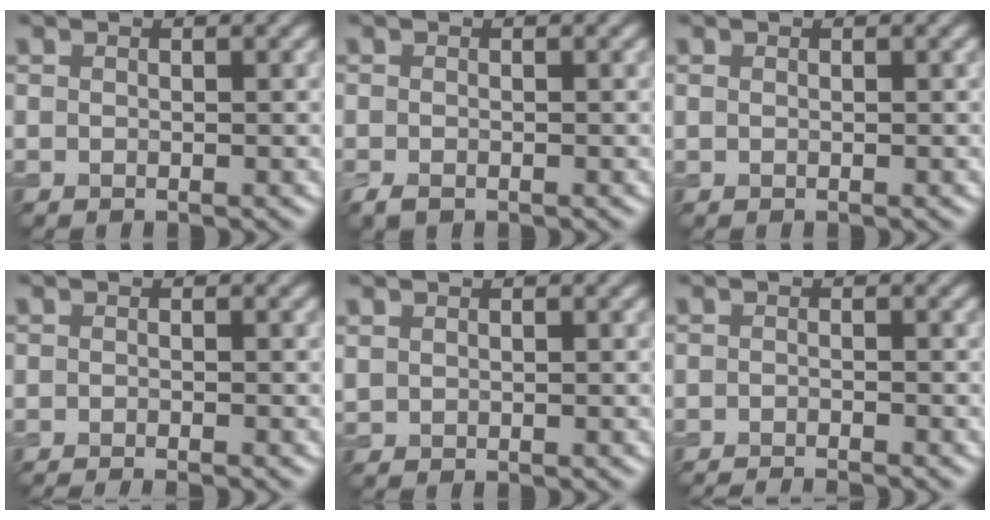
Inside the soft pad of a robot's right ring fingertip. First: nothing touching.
{"total": 1.1, "force": [-0.7, 0.6, 0.6], "torque": [-0.014, -0.005, -0.013]}
{"total": 0.0}
{"total": 1.7, "force": [-1.4, 0.3, 1.0], "torque": [-0.008, -0.004, -0.023]}
{"total": 0.5, "force": [0.4, 0.3, 0.2], "torque": [-0.005, 0.000, 0.013]}
{"total": 2.5, "force": [-2.3, 0.3, 1.0], "torque": [-0.012, -0.004, -0.040]}